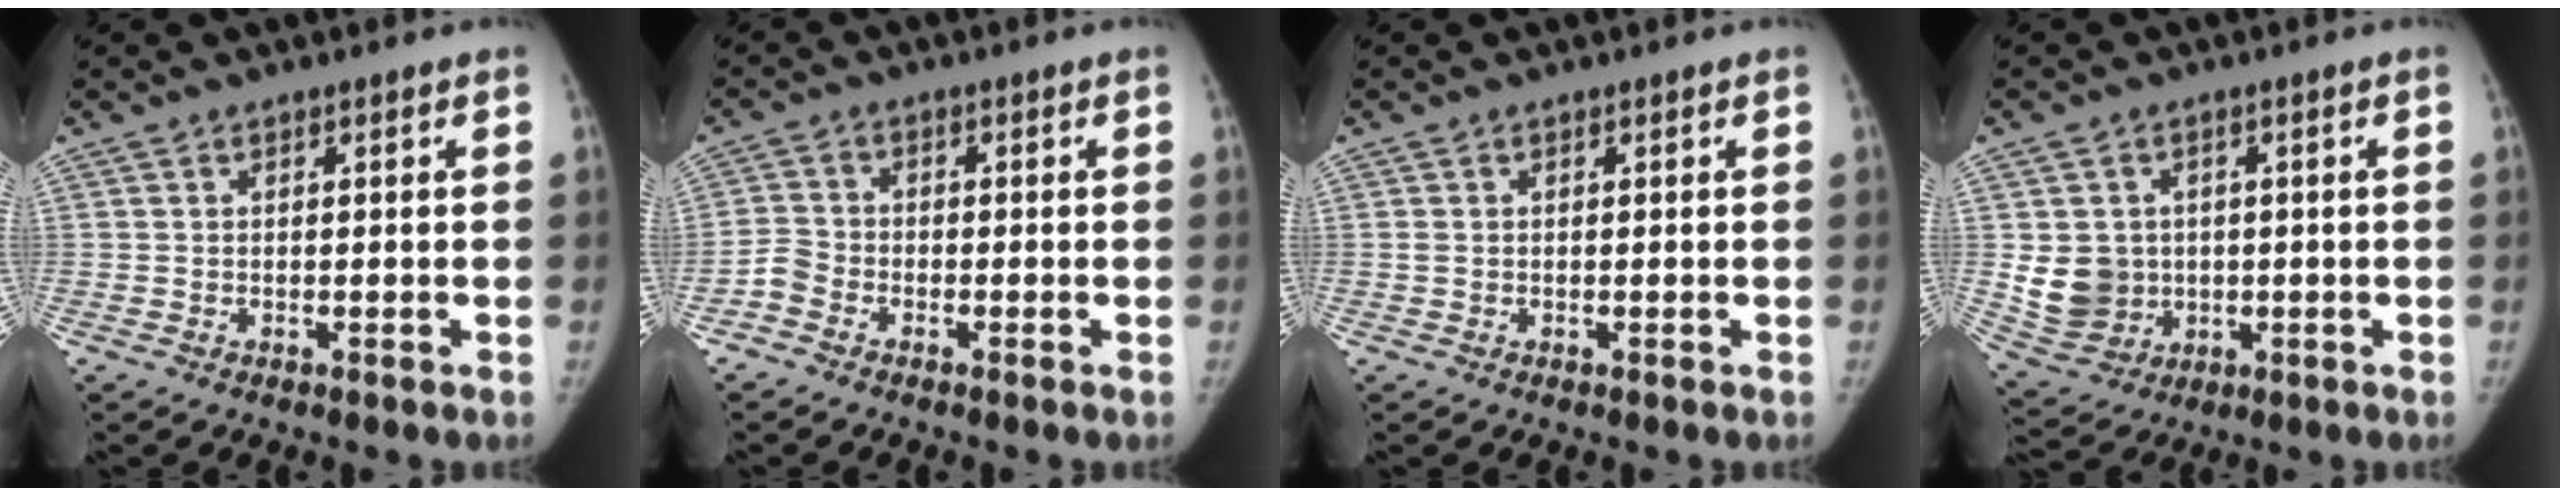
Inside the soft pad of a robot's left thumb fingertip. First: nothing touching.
{"total": 3.1, "force": [-2.0, 2.1, 1.1], "torque": [-0.020, 0.010, -0.050]}
{"total": 0.7, "force": [-0.1, 0.6, 0.3], "torque": [-0.009, 0.000, 0.000]}
{"total": 8.3, "force": [0.3, 7.6, 3.4], "torque": [-0.036, -0.003, 0.024]}